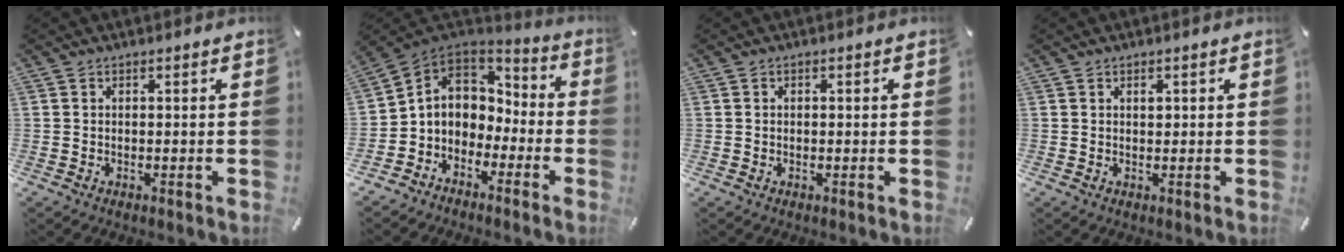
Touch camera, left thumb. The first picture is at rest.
{"total": 6.9, "force": [-1.4, 6.7, 1.2], "torque": [-0.048, 0.003, -0.024]}
{"total": 0.7, "force": [-0.2, 0.5, 0.5], "torque": [-0.008, 0.002, -0.004]}
{"total": 1.0, "force": [0.3, 0.8, 0.6], "torque": [-0.003, -0.001, 0.003]}